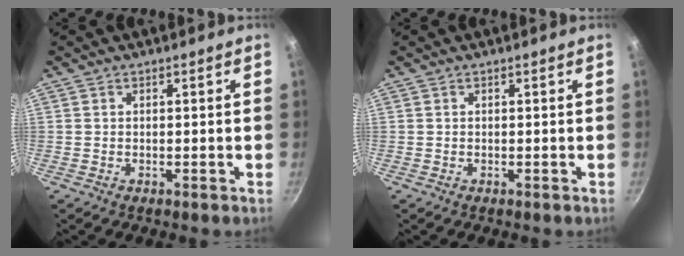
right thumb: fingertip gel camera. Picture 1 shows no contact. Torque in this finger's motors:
{"motor_torque": [-0.05, 0.05, -0.09, 0.11, 0.00]}